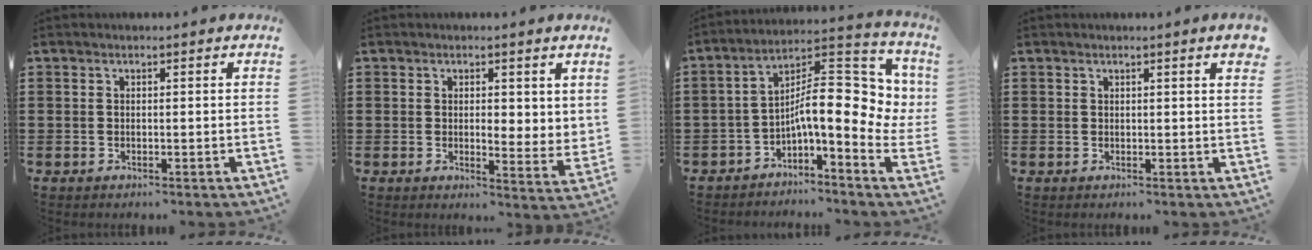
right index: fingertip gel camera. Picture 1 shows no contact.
{"total": 2.7, "force": [1.5, 1.4, 1.7], "torque": [-0.022, -0.004, 0.023]}
{"total": 12.4, "force": [0.2, 4.2, 11.7], "torque": [-0.173, -0.028, -0.004]}
{"total": 1.3, "force": [1.0, -0.1, 0.8], "torque": [-0.016, -0.001, 0.019]}